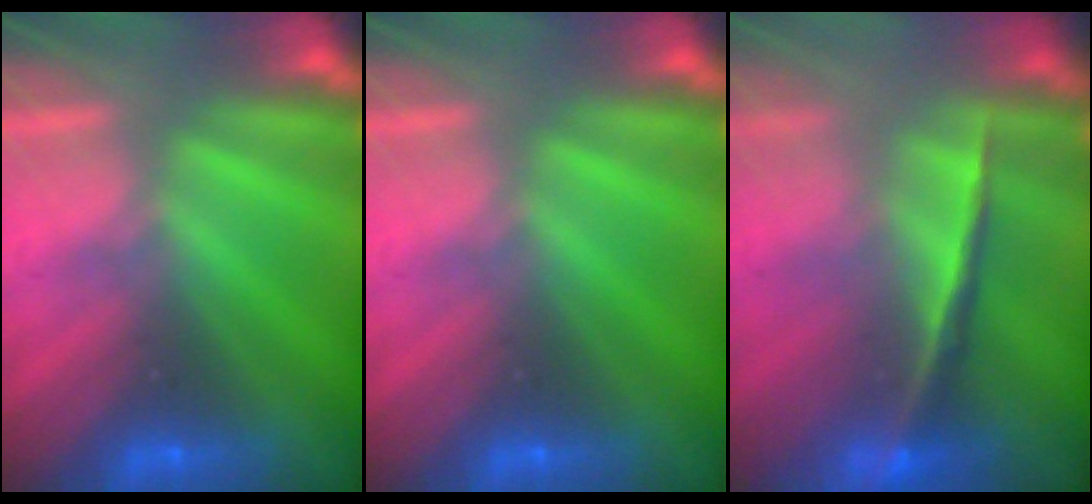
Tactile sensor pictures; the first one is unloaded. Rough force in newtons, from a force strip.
{"total": 0.0}
{"total": 2.0}